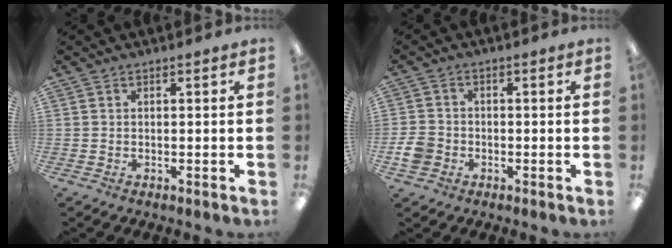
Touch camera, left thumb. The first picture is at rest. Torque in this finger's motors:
{"motor_torque": [-0.42, 0.54, 0.36, 0.03, -0.02]}